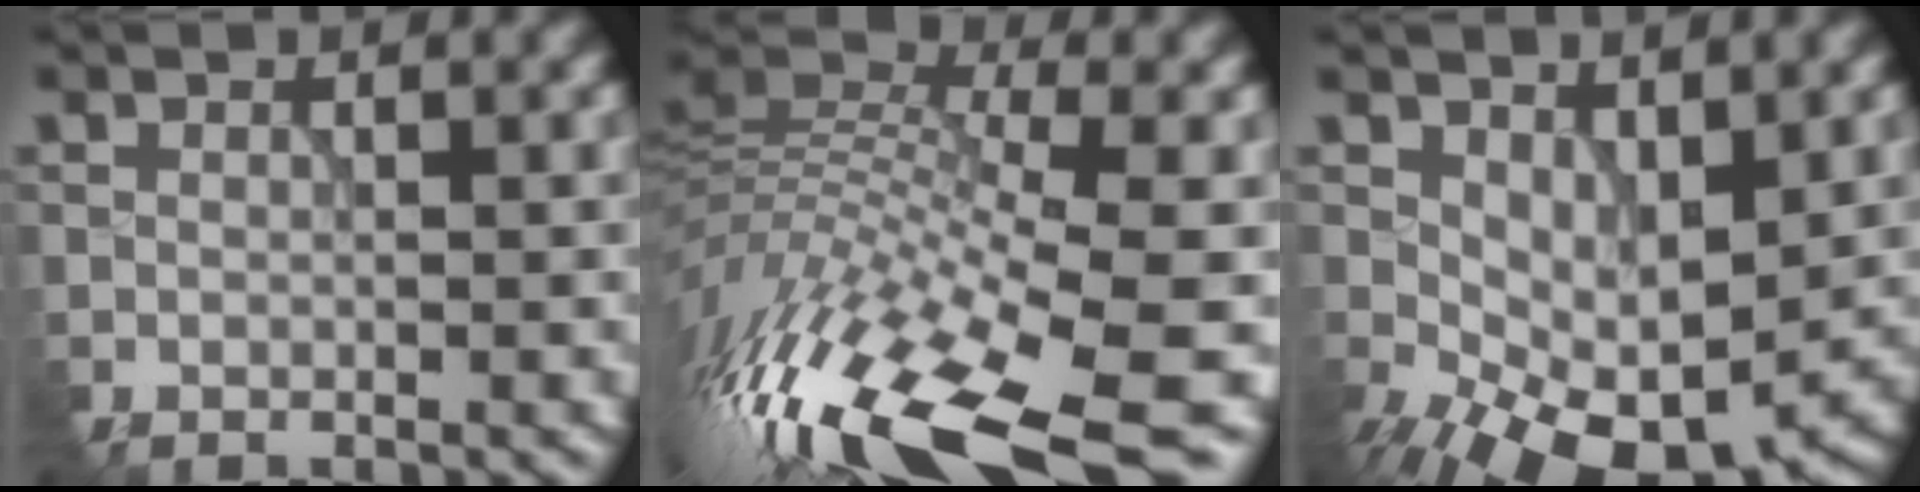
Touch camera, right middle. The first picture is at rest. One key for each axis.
{"total": 14.9, "fx": -6.7, "fy": 4.7, "fz": 12.5, "tx": -0.275, "ty": 0.004, "tz": -0.116}
{"total": 8.6, "fx": -1.9, "fy": 5.0, "fz": 6.7, "tx": -0.122, "ty": -0.019, "tz": -0.018}